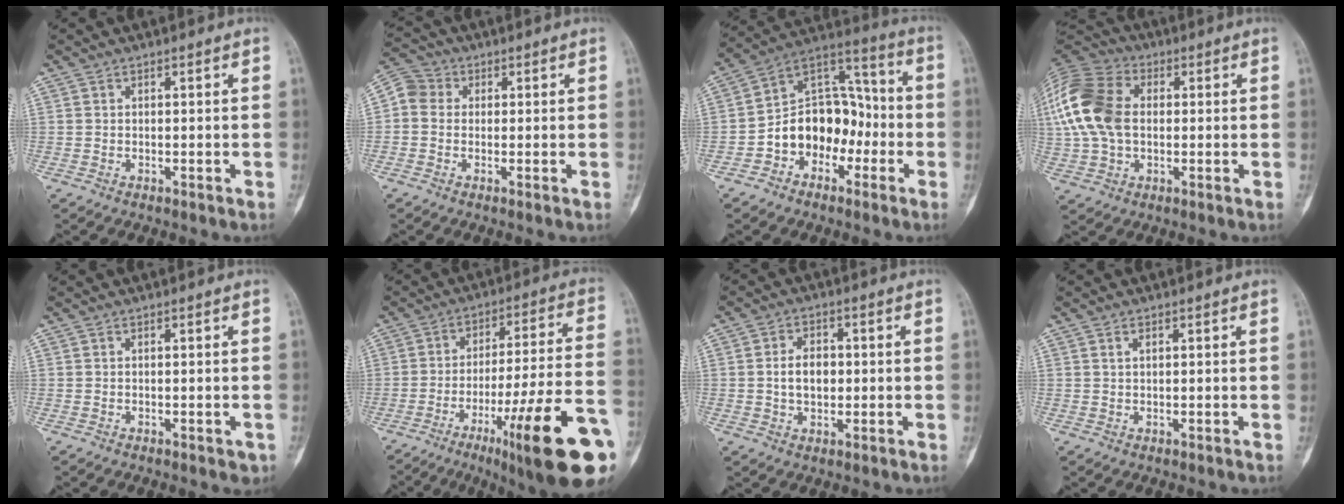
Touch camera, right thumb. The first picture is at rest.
{"total": 5.2, "force": [0.3, 4.6, 2.4], "torque": [-0.035, 0.014, -0.008]}
{"total": 14.7, "force": [-4.3, 10.8, 9.0], "torque": [-0.100, 0.068, -0.081]}
{"total": 18.2, "force": [1.7, 12.4, 13.3], "torque": [-0.300, 0.019, 0.026]}
{"total": 1.3, "force": [-0.4, 0.7, 1.1], "torque": [-0.008, 0.000, -0.001]}
{"total": 23.4, "force": [-10.5, 3.2, 20.7], "torque": [-0.265, 0.039, -0.153]}
{"total": 5.8, "force": [0.0, 4.0, 4.2], "torque": [-0.060, 0.009, 0.000]}
{"total": 1.1, "force": [0.5, 0.5, 0.8], "torque": [-0.014, 0.001, 0.009]}